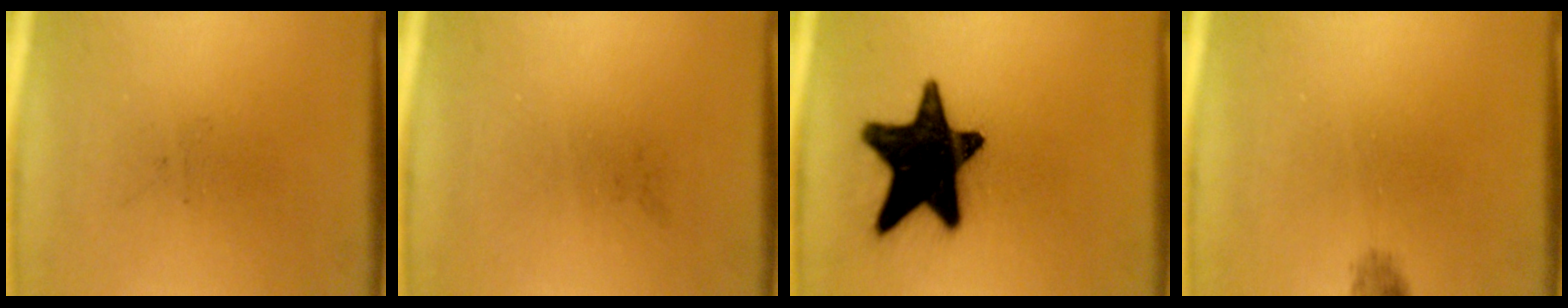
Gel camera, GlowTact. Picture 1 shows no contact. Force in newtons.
{"total": 0.0}
{"total": 19.3}
{"total": 1.2}